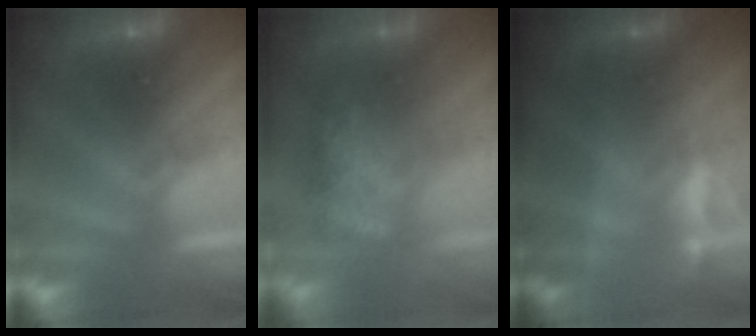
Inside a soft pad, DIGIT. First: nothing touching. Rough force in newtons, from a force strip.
{"total": 2.6}
{"total": 1.8}